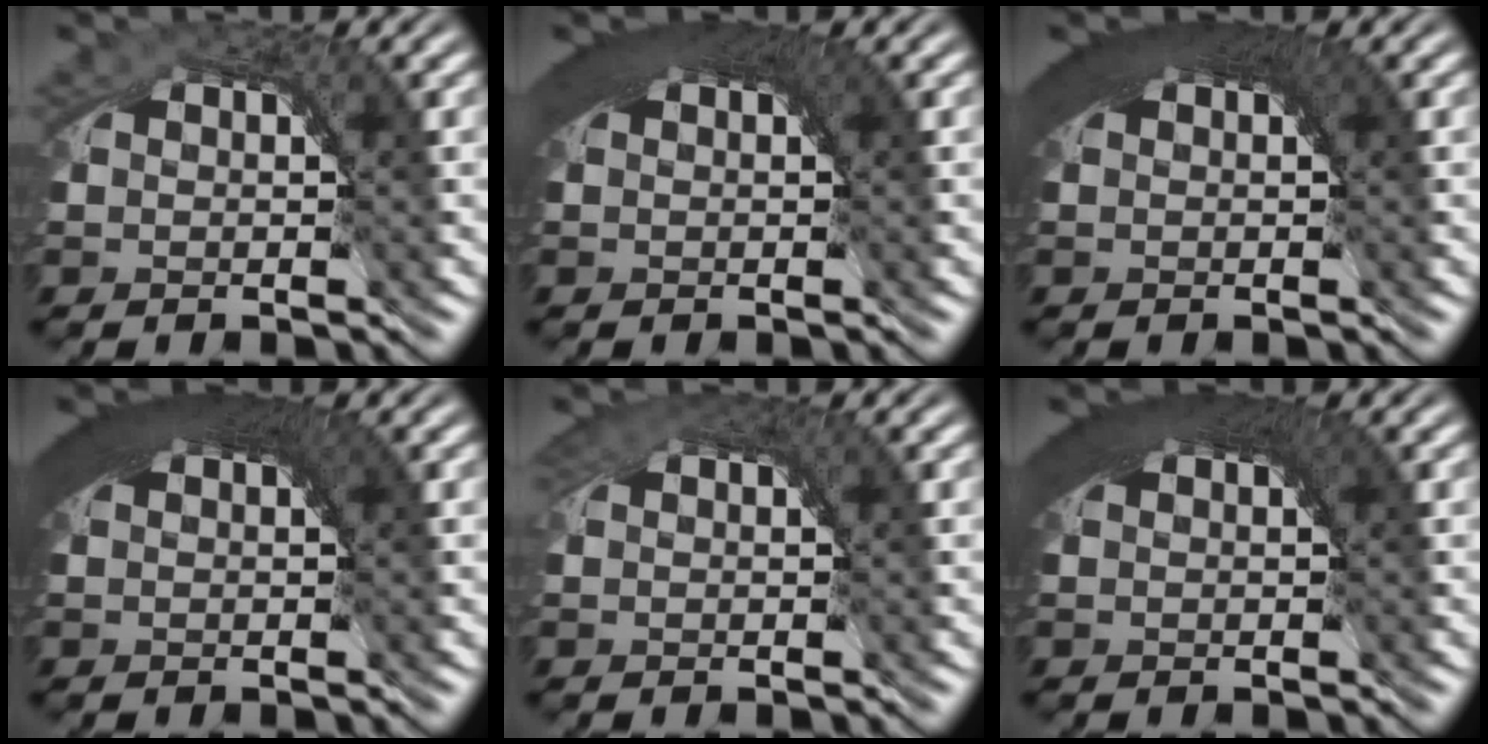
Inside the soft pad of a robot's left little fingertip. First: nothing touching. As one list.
[{"total": 4.9, "force": [1.6, 1.7, 4.3], "torque": [-0.052, 0.013, 0.019]}, {"total": 5.8, "force": [1.9, 2.0, 5.1], "torque": [-0.060, 0.017, 0.020]}, {"total": 5.9, "force": [1.9, 2.1, 5.2], "torque": [-0.063, 0.017, 0.020]}, {"total": 0.6, "force": [0.3, -0.2, 0.5], "torque": [0.002, 0.000, 0.005]}, {"total": 5.6, "force": [1.8, 2.0, 5.0], "torque": [-0.059, 0.016, 0.019]}]